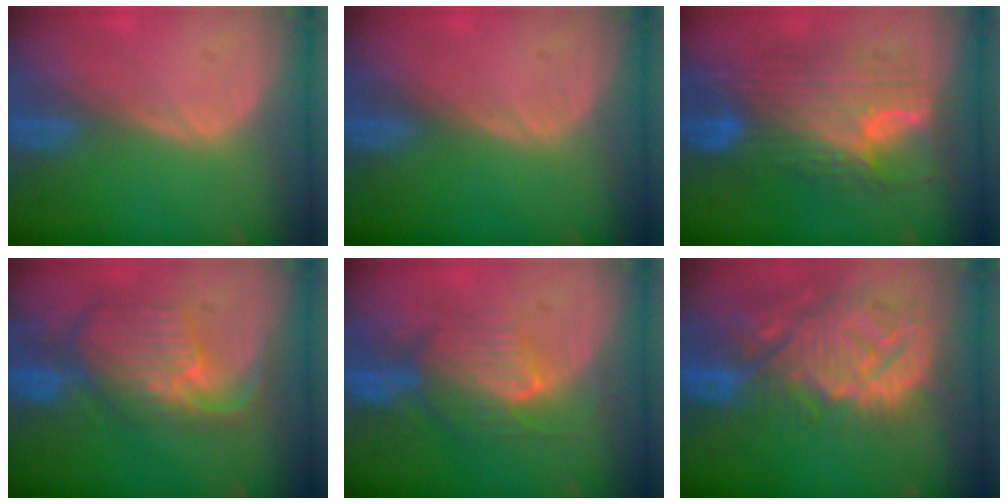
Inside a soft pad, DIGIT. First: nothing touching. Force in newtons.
{"total": 0.0}
{"total": 11.8, "press": 11.7, "slide": 1.1}
{"total": 10.8, "press": 9.6, "slide": 5.1}
{"total": 7.7, "press": 7.7, "slide": 0.1}
{"total": 14.3, "press": 12.3, "slide": 7.4}